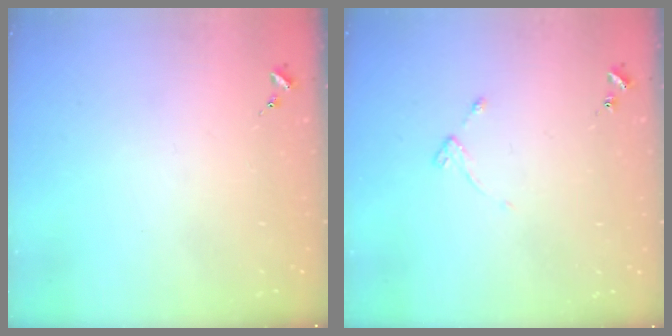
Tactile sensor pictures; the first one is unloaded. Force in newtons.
{"total": 4.3, "press": 4.2, "slide": 0.6}